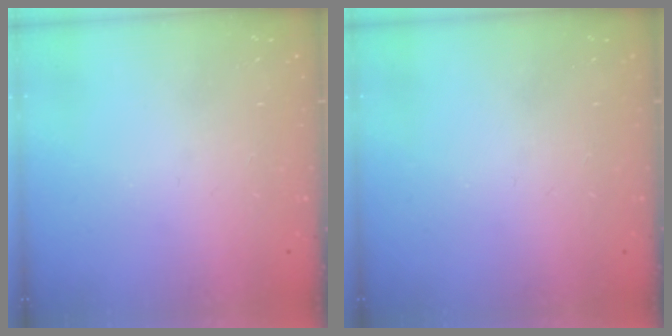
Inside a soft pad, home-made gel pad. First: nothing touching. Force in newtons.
{"total": 0.0}